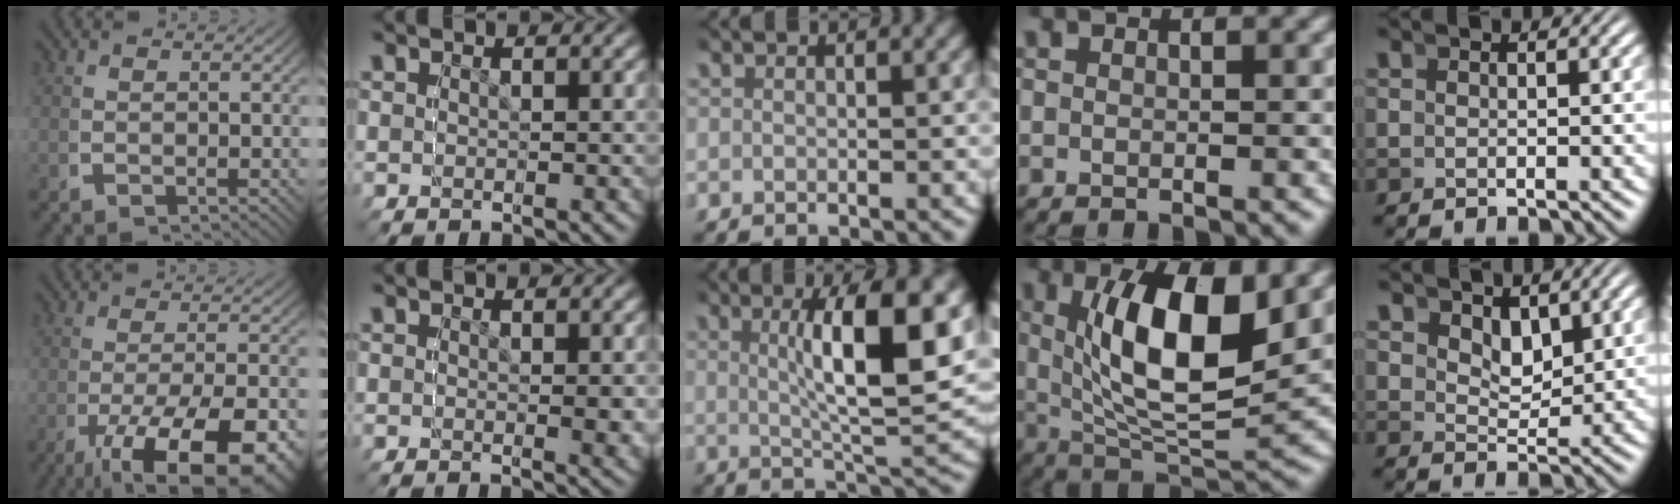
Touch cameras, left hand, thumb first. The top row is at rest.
{"thumb": {"total": 11.1, "force": [-4.4, 5.2, 8.7], "torque": [-0.155, -0.042, -0.042]}, "index": {"total": 1.1, "force": [0.5, 0.0, 0.9], "torque": [-0.006, -0.004, 0.007]}, "middle": {"total": 8.1, "force": [1.7, 1.6, 7.8], "torque": [-0.123, 0.000, 0.029]}, "ring": {"total": 11.1, "force": [2.0, 5.0, 9.7], "torque": [-0.174, -0.019, 0.048]}, "little": {"total": 2.2, "force": [2.0, 0.4, 1.0], "torque": [-0.002, -0.011, 0.042]}}